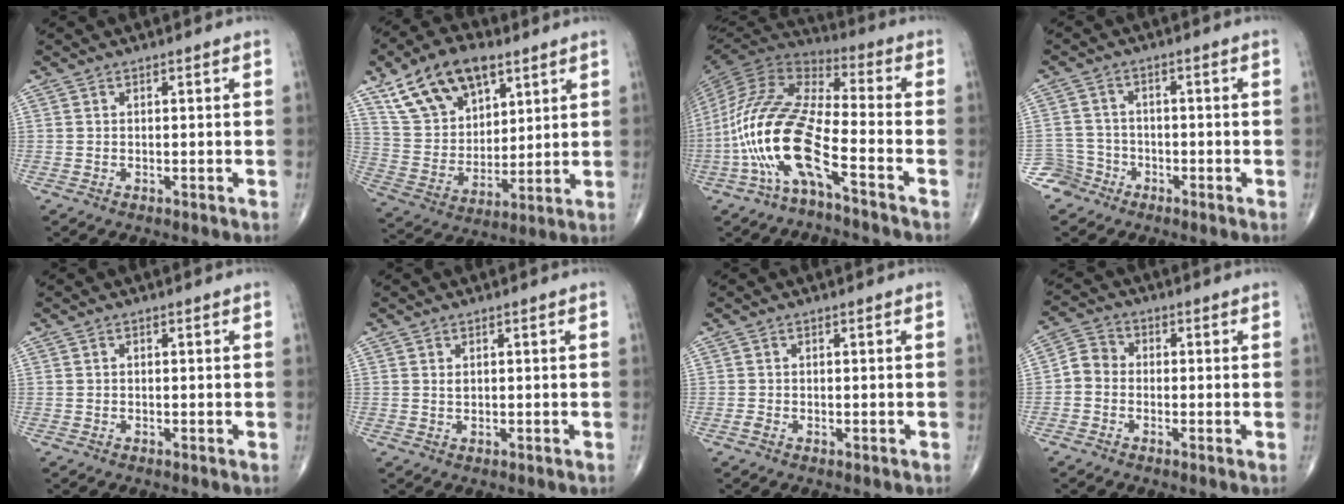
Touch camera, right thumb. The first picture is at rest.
{"total": 17.4, "force": [9.9, 10.0, 10.2], "torque": [-0.151, -0.026, 0.189]}
{"total": 18.0, "force": [-7.2, 5.2, 15.6], "torque": [-0.344, 0.054, -0.142]}
{"total": 4.7, "force": [-3.1, 3.4, -0.7], "torque": [0.037, 0.023, -0.066]}
{"total": 0.0}
{"total": 0.9, "force": [0.3, 0.5, 0.7], "torque": [-0.010, -0.002, 0.008]}
{"total": 0.7, "force": [-0.3, 0.4, 0.5], "torque": [-0.017, 0.001, -0.006]}
{"total": 4.1, "force": [-1.1, 3.5, 1.9], "torque": [-0.022, 0.013, -0.037]}